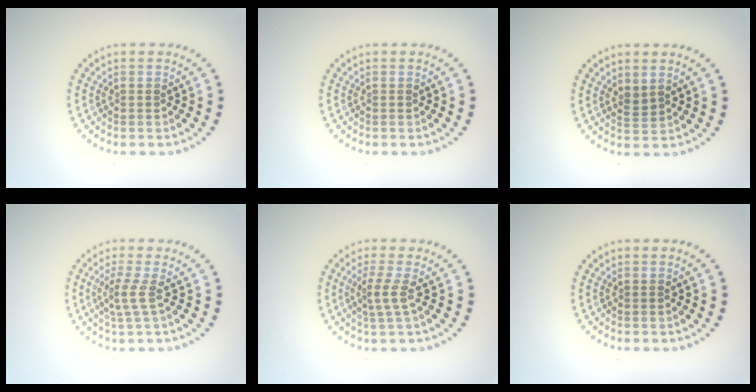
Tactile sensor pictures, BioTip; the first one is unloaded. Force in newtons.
{"total": 0.0}
{"total": 1.2, "press": 1.0, "slide": 0.7}
{"total": 2.0, "press": 1.3, "slide": 1.5}
{"total": 2.1, "press": 1.4, "slide": 1.5}
{"total": 0.0}